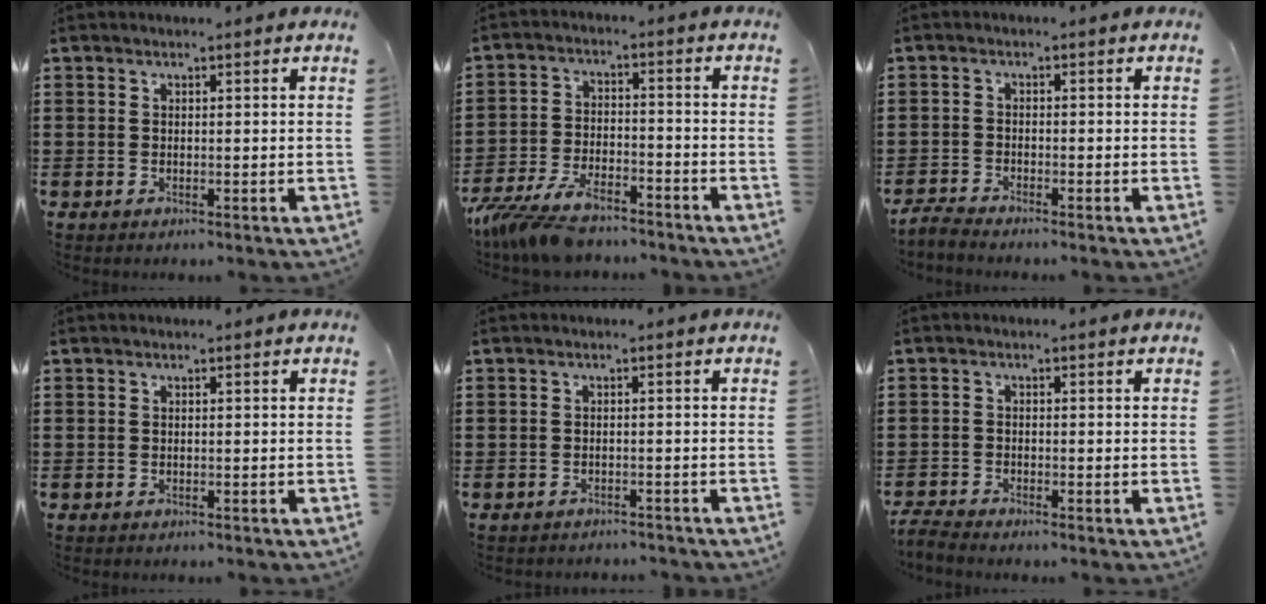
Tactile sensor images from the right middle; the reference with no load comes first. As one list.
[{"total": 8.4, "force": [-7.1, 2.2, 4.0], "torque": [-0.096, 0.001, -0.138]}, {"total": 1.9, "force": [-1.9, 0.0, 0.4], "torque": [-0.016, 0.000, -0.040]}, {"total": 0.0}, {"total": 1.5, "force": [-1.5, 0.1, -0.1], "torque": [-0.004, 0.003, -0.032]}, {"total": 2.1, "force": [-2.1, 0.0, 0.4], "torque": [-0.016, -0.003, -0.044]}]